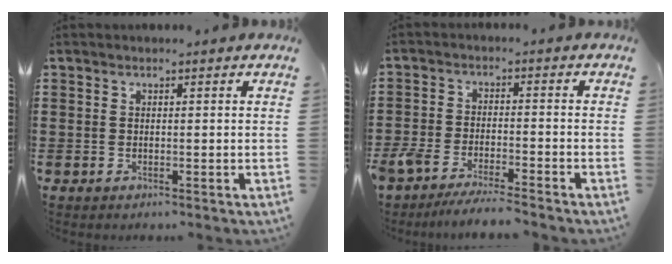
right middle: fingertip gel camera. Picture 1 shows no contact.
{"total": 5.1, "force": [-4.9, 0.4, 1.5], "torque": [-0.048, -0.011, -0.103]}